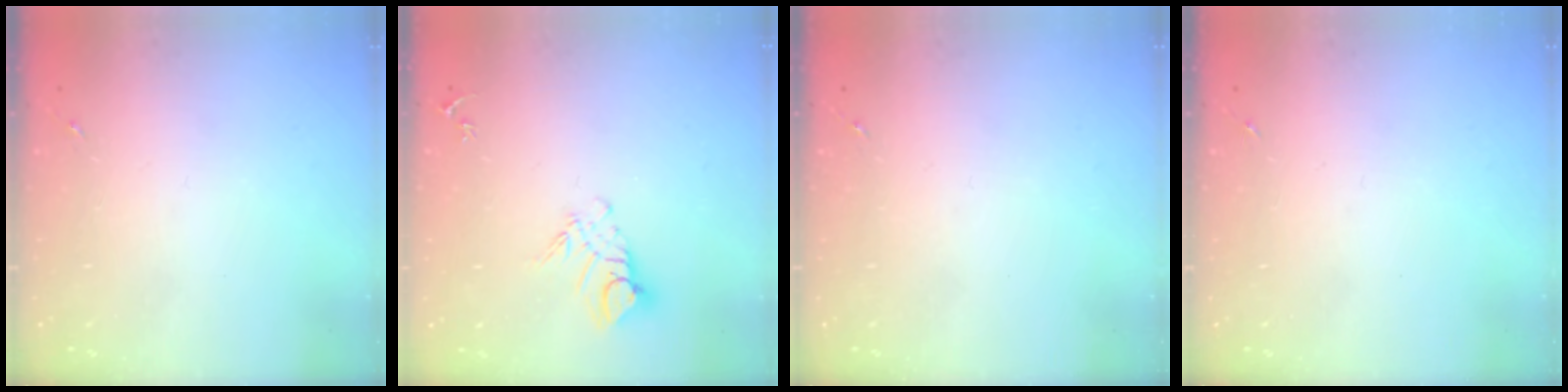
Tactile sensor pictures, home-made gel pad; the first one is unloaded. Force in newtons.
{"total": 9.1, "press": 9.1, "slide": 0.9}
{"total": 0.0}
{"total": 0.0}